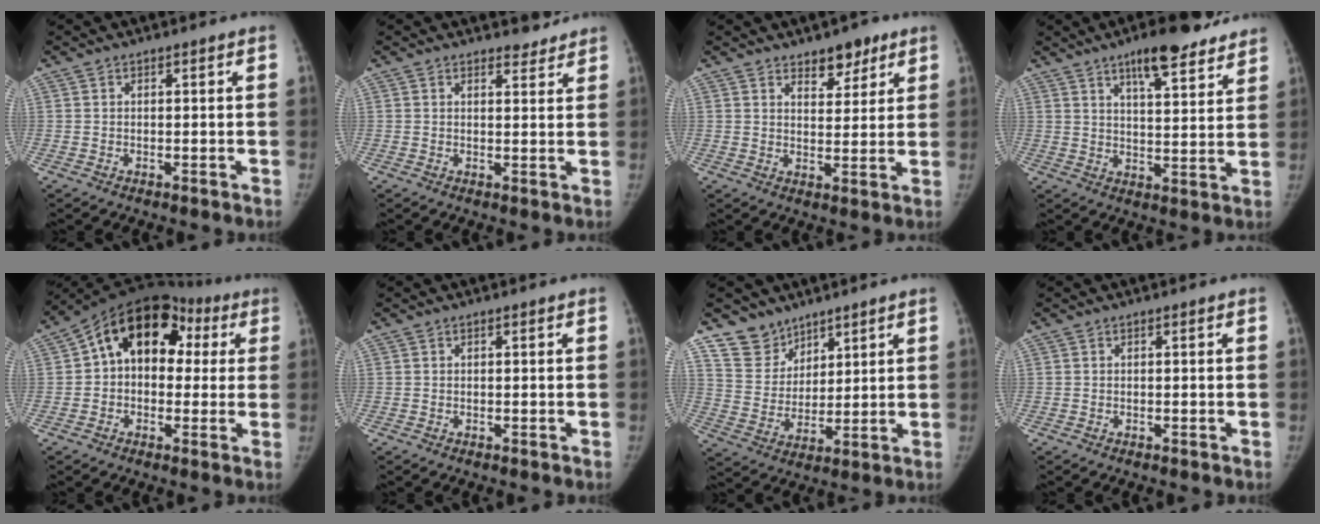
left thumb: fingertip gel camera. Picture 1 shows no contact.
{"total": 2.5, "force": [2.3, 0.9, 0.1], "torque": [0.016, -0.019, 0.026]}
{"total": 5.9, "force": [4.0, 3.1, 2.9], "torque": [-0.009, -0.026, 0.061]}
{"total": 12.3, "force": [8.7, 3.6, 8.0], "torque": [-0.086, -0.041, 0.128]}
{"total": 15.5, "force": [3.3, 11.1, 10.4], "torque": [-0.114, 0.046, 0.039]}
{"total": 0.0}
{"total": 8.4, "force": [6.5, 5.2, 0.4], "torque": [0.027, -0.056, 0.137]}
{"total": 0.0}